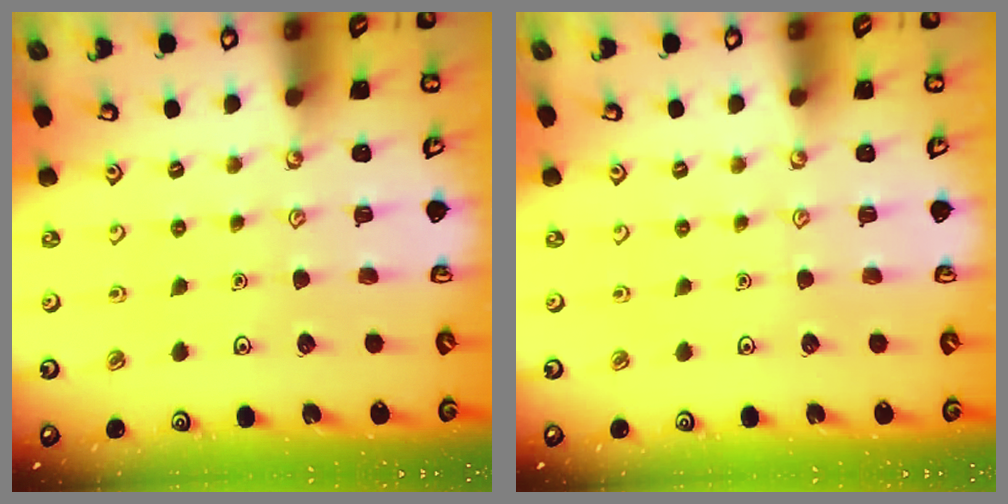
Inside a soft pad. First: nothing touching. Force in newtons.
{"total": 0.0}